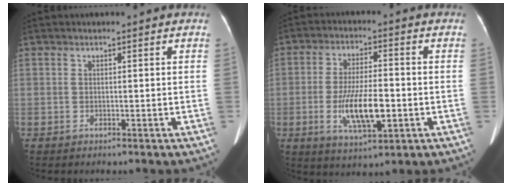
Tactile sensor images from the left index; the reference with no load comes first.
{"total": 9.7, "force": [-2.3, 2.7, 9.0], "torque": [-0.174, -0.006, -0.036]}